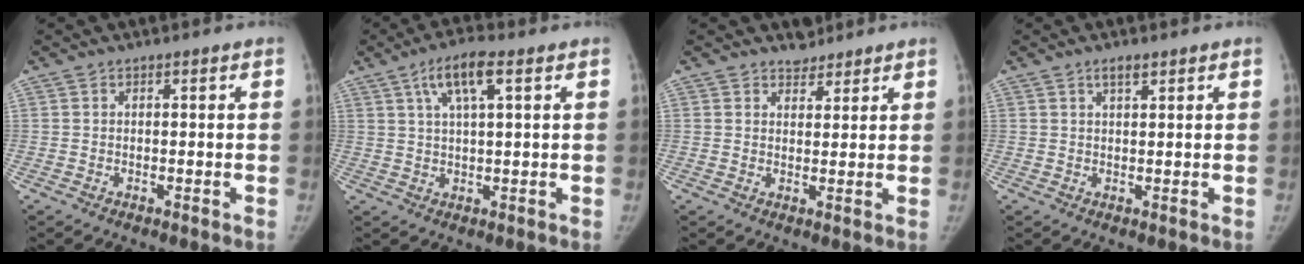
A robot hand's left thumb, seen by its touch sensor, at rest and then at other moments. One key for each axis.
{"total": 7.2, "fx": 3.2, "fy": 1.8, "fz": 6.2, "tx": -0.119, "ty": 0.002, "tz": 0.060}
{"total": 2.8, "fx": 2.3, "fy": 1.6, "fz": -0.2, "tx": 0.024, "ty": -0.017, "tz": 0.028}
{"total": 2.1, "fx": 1.4, "fy": 0.7, "fz": 1.4, "tx": -0.020, "ty": -0.007, "tz": 0.024}